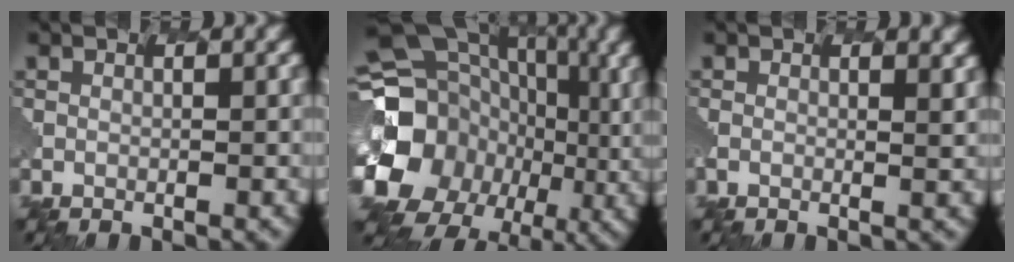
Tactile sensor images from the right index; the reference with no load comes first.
{"total": 19.3, "force": [-3.3, 17.9, 6.2], "torque": [-0.150, -0.010, -0.106]}
{"total": 0.7, "force": [0.5, -0.4, 0.0], "torque": [0.005, 0.009, -0.005]}